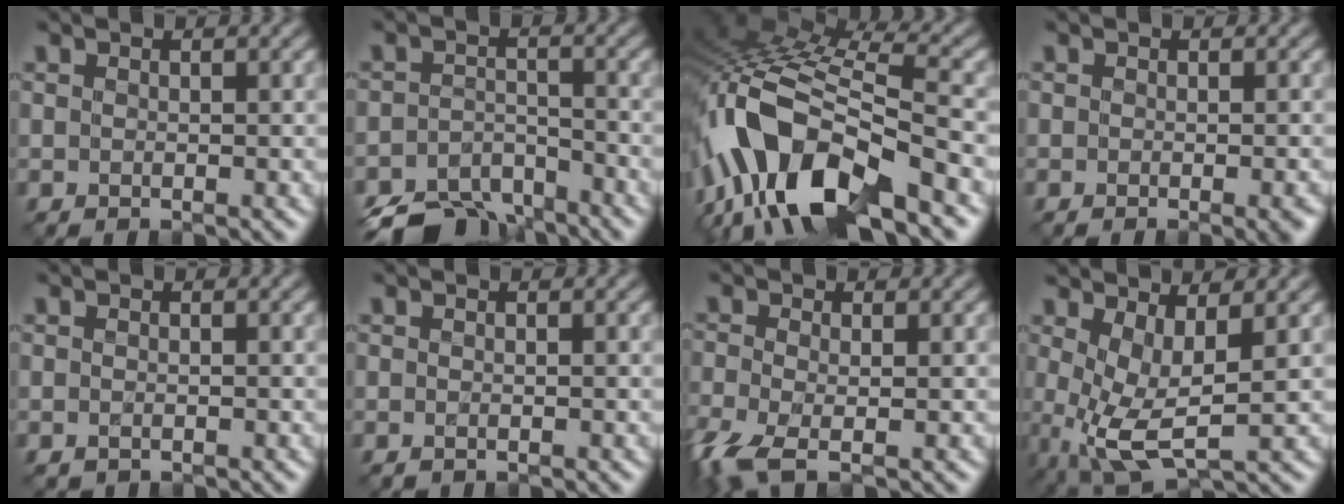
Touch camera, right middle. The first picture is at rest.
{"total": 7.7, "force": [-6.6, 3.0, 2.4], "torque": [-0.040, -0.018, -0.110]}
{"total": 14.7, "force": [-7.4, 6.3, 11.1], "torque": [-0.214, 0.006, -0.139]}
{"total": 2.1, "force": [-1.0, 0.4, 1.8], "torque": [-0.019, -0.006, -0.010]}
{"total": 0.8, "force": [-0.6, 0.4, 0.3], "torque": [-0.010, -0.006, -0.008]}
{"total": 0.5, "force": [-0.4, 0.2, 0.2], "torque": [-0.008, -0.004, -0.005]}
{"total": 5.4, "force": [-2.9, 2.1, 4.0], "torque": [-0.107, -0.018, -0.064]}
{"total": 5.5, "force": [0.2, 2.2, 5.0], "torque": [-0.115, -0.010, 0.008]}